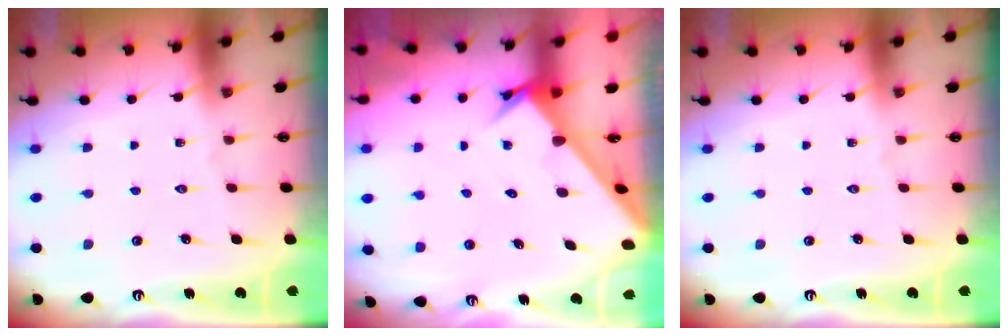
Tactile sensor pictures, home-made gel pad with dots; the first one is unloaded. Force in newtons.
{"total": 3.1, "press": 3.1, "slide": 0.3}
{"total": 0.0}